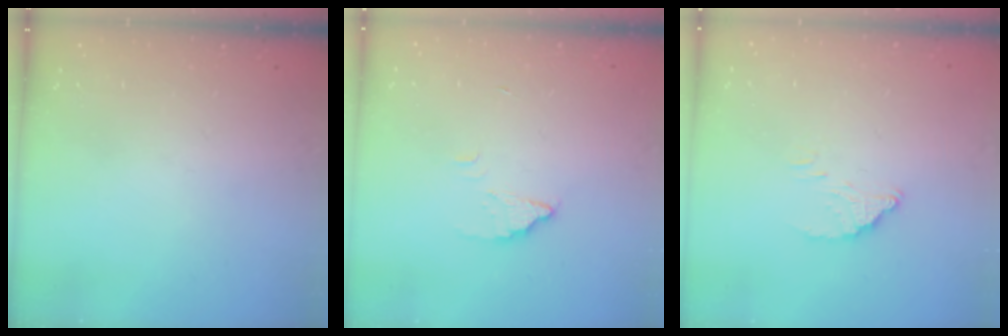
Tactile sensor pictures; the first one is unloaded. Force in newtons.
{"total": 2.6, "press": 2.6, "slide": 0.2}
{"total": 3.4, "press": 3.4, "slide": 0.2}